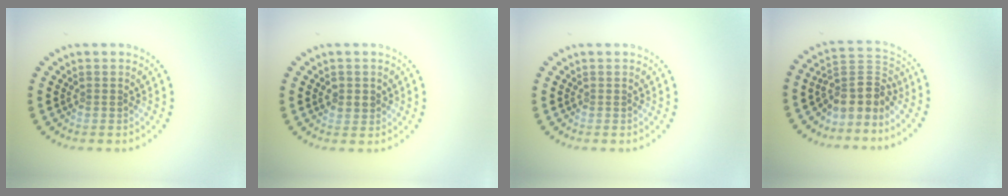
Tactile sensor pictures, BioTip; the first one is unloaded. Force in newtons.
{"total": 1.6, "press": 1.5, "slide": 0.4}
{"total": 0.0}
{"total": 3.9, "press": 2.9, "slide": 2.6}